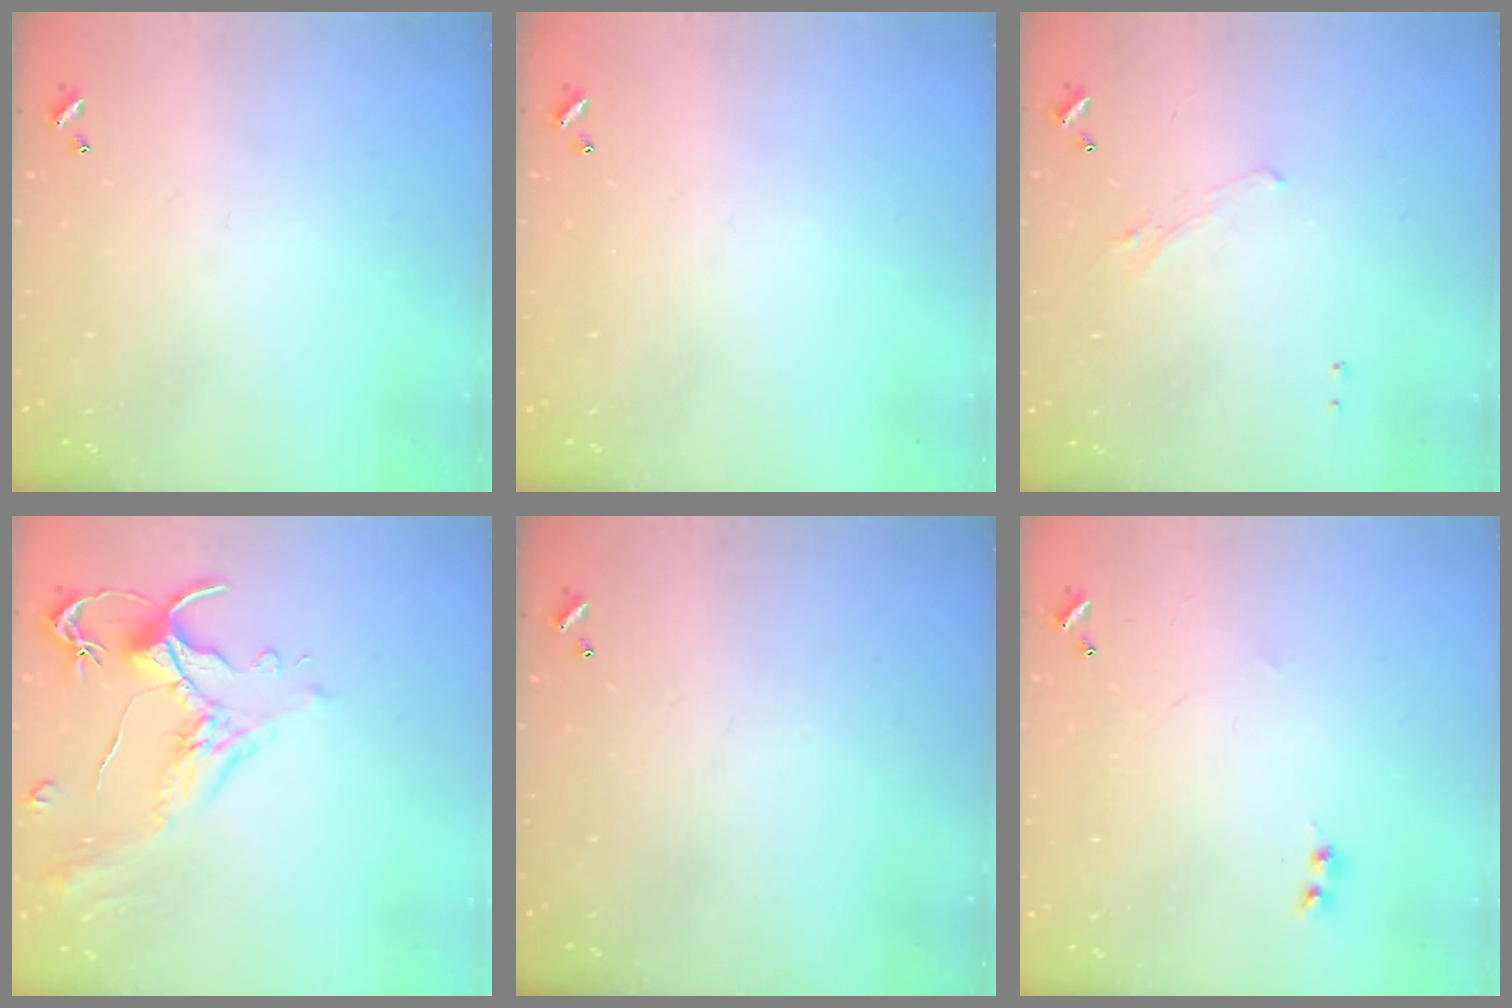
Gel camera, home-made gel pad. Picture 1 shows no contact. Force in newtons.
{"total": 0.0}
{"total": 1.2, "press": 0.9, "slide": 0.8}
{"total": 1.5, "press": 1.0, "slide": 1.1}
{"total": 0.0}
{"total": 2.0, "press": 2.0, "slide": 0.5}